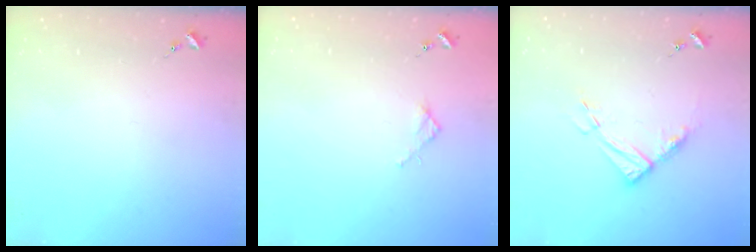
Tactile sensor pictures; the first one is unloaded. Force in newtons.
{"total": 2.7, "press": 2.7, "slide": 0.3}
{"total": 9.6, "press": 9.5, "slide": 1.1}